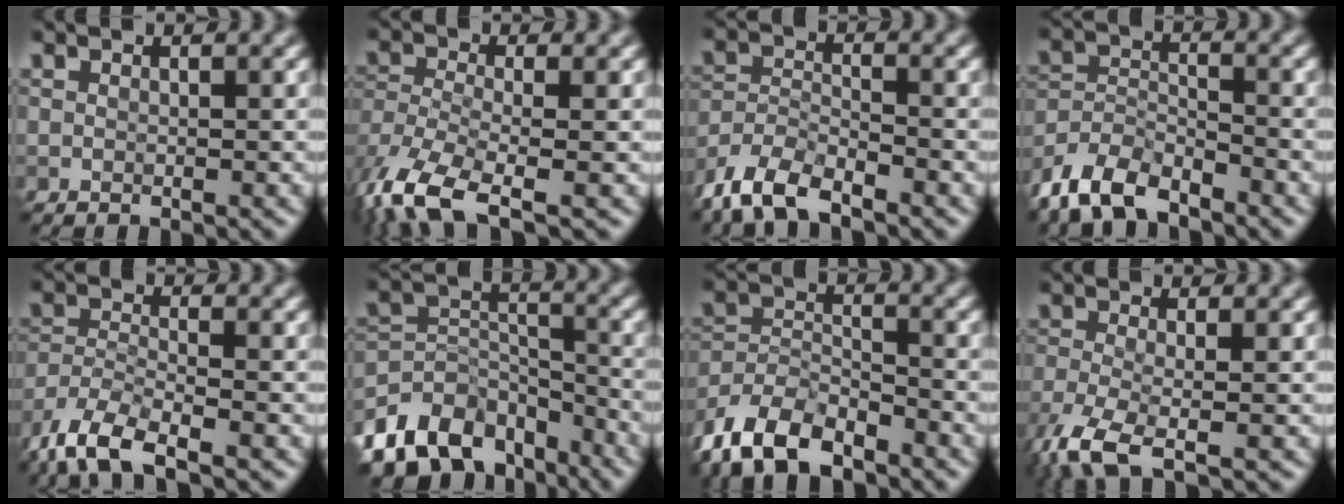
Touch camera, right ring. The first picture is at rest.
{"total": 8.1, "force": [-5.2, 3.0, 5.4], "torque": [-0.123, -0.020, -0.107]}
{"total": 5.7, "force": [-4.6, 1.9, 2.8], "torque": [-0.053, -0.006, -0.096]}
{"total": 6.1, "force": [-5.0, 2.4, 2.6], "torque": [-0.050, -0.006, -0.107]}
{"total": 7.1, "force": [-5.2, 2.3, 4.3], "torque": [-0.083, -0.011, -0.107]}
{"total": 9.3, "force": [-6.6, 5.3, 3.9], "torque": [-0.068, -0.002, -0.124]}
{"total": 7.9, "force": [-5.9, 3.4, 4.0], "torque": [-0.072, -0.003, -0.125]}
{"total": 5.6, "force": [-3.3, 1.7, 4.2], "torque": [-0.094, -0.015, -0.075]}